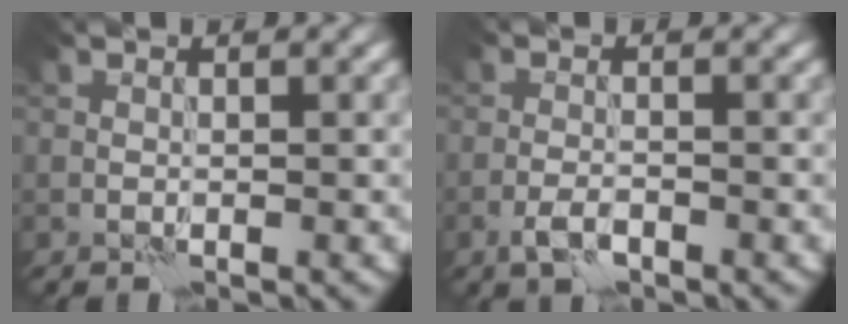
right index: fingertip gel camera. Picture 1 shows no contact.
{"total": 1.9, "force": [-1.1, 0.8, 1.3], "torque": [-0.031, 0.000, -0.027]}